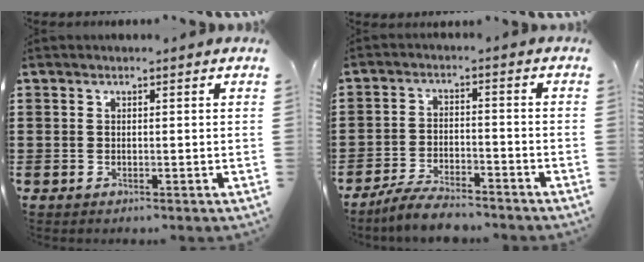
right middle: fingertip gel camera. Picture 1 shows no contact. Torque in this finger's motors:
{"motor_torque": [0.70, 0.25, 0.09, 0.07]}